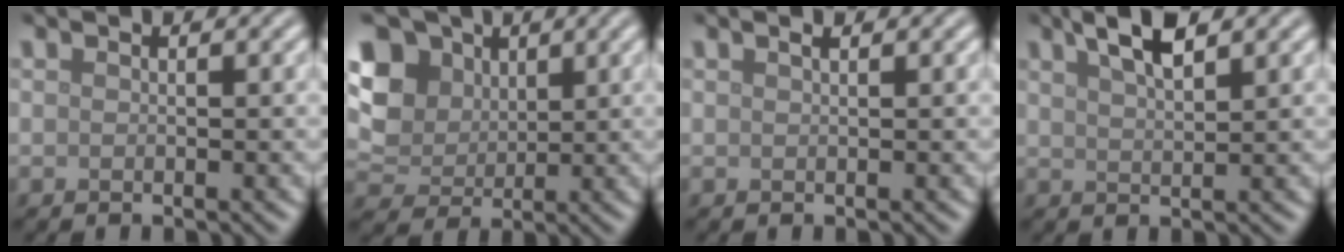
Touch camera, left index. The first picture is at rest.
{"total": 7.1, "force": [2.9, 5.4, 3.4], "torque": [-0.102, 0.014, 0.038]}
{"total": 0.7, "force": [0.4, 0.1, 0.5], "torque": [-0.009, 0.003, 0.008]}
{"total": 3.6, "force": [2.4, 0.9, 2.6], "torque": [-0.046, 0.008, 0.043]}